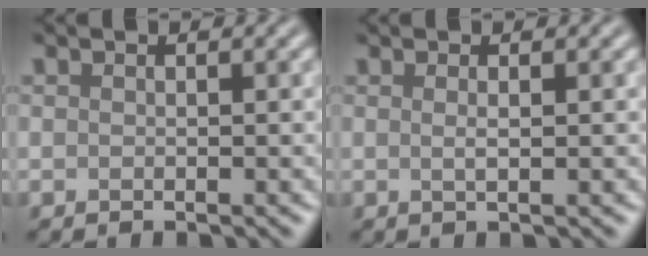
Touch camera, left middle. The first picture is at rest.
{"total": 1.5, "force": [0.4, 0.5, 1.3], "torque": [-0.014, 0.002, -0.004]}